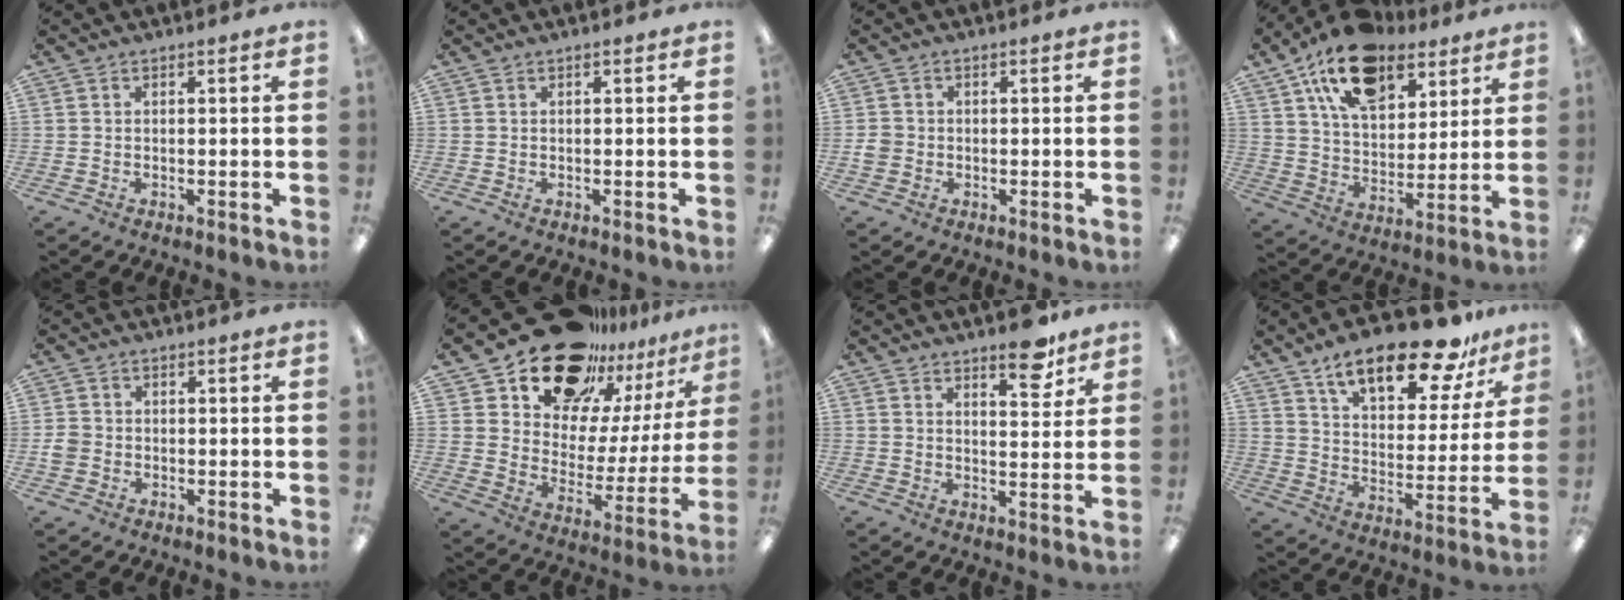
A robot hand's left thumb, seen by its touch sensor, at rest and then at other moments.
{"total": 0.0}
{"total": 2.5, "force": [-0.5, 2.3, 0.9], "torque": [-0.015, 0.005, -0.011]}
{"total": 18.6, "force": [12.0, 10.3, 9.7], "torque": [-0.167, -0.054, 0.216]}
{"total": 2.7, "force": [-0.7, 2.4, 1.1], "torque": [-0.017, 0.006, -0.014]}
{"total": 21.1, "force": [17.5, 9.9, 6.5], "torque": [-0.128, -0.120, 0.317]}
{"total": 8.3, "force": [6.2, 3.0, 4.6], "torque": [-0.041, -0.042, 0.100]}
{"total": 19.8, "force": [14.6, 6.8, 11.6], "torque": [-0.183, -0.084, 0.243]}